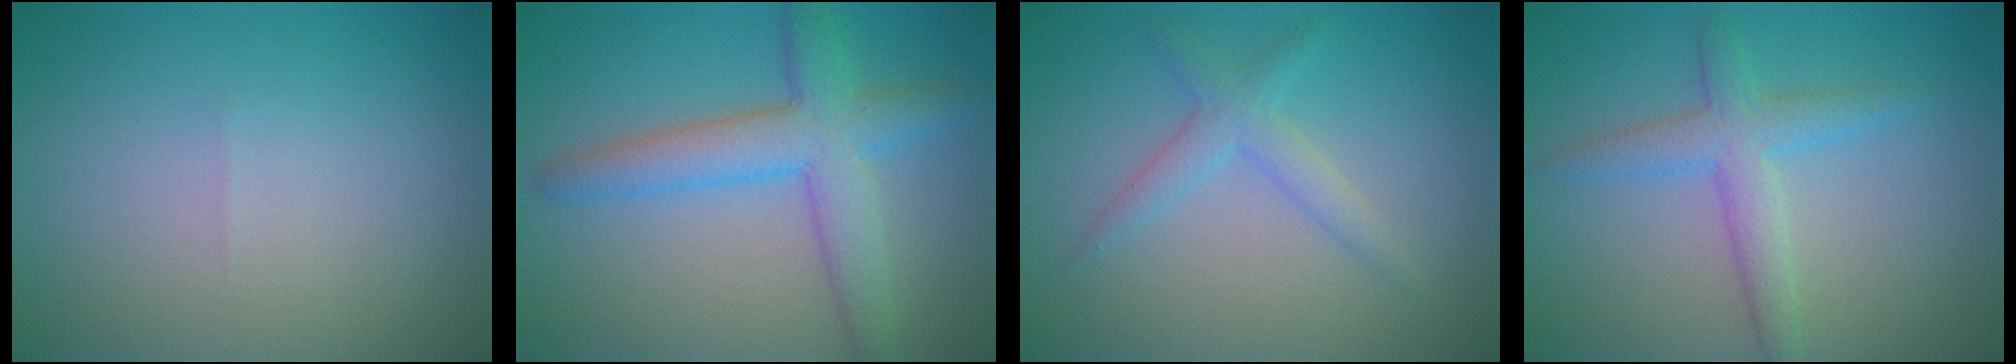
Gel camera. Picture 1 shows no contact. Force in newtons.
{"total": 5.4, "press": 5.3, "slide": 0.3}
{"total": 2.2, "press": 2.2, "slide": 0.1}
{"total": 3.3, "press": 3.3, "slide": 0.0}